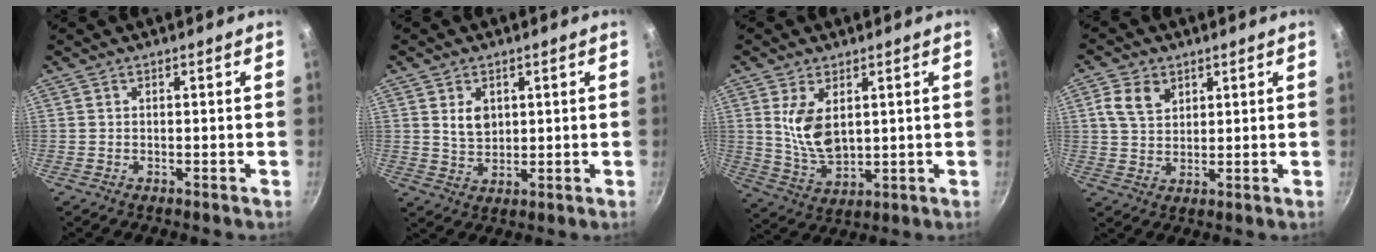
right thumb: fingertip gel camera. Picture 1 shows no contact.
{"total": 4.7, "force": [1.5, 3.4, 2.9], "torque": [-0.039, -0.011, 0.031]}
{"total": 9.2, "force": [2.5, 5.3, 7.2], "torque": [-0.127, -0.029, 0.060]}
{"total": 6.2, "force": [2.6, 4.4, 3.5], "torque": [-0.052, -0.004, 0.048]}